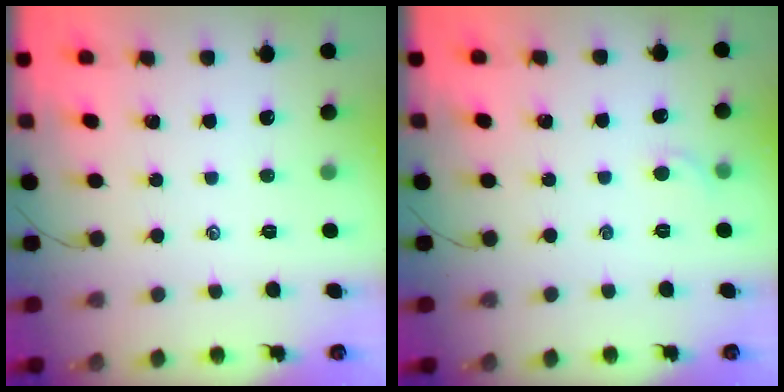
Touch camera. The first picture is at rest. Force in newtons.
{"total": 3.1, "press": 2.9, "slide": 1.0}